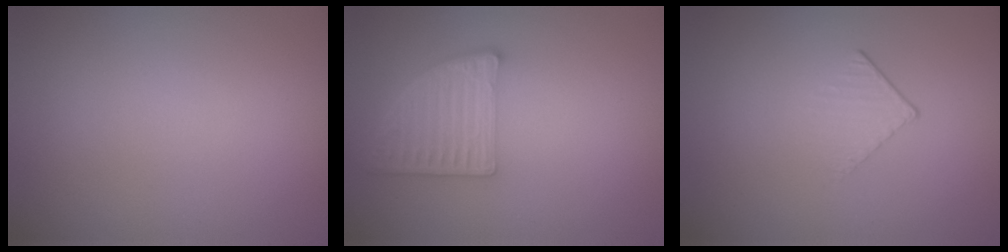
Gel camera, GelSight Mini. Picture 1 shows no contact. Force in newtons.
{"total": 4.5, "press": 3.4, "slide": 3.0}
{"total": 1.2, "press": 0.5, "slide": 1.1}